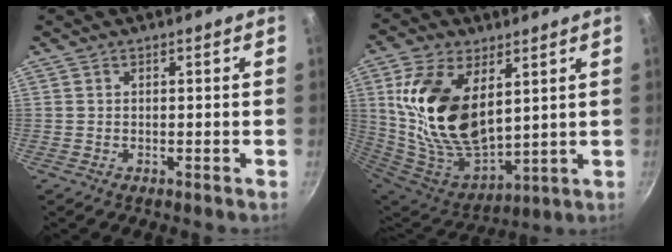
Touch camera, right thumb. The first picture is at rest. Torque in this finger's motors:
{"motor_torque": [0.62, 1.28, 2.13, 0.62, 0.75]}